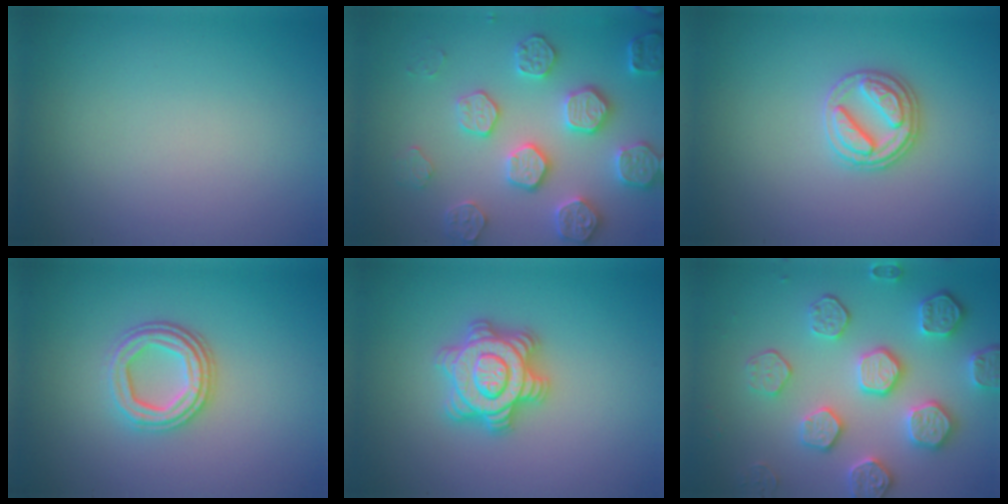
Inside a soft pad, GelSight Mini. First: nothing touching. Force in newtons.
{"total": 5.0, "press": 4.9, "slide": 1.1}
{"total": 2.8, "press": 2.8, "slide": 0.2}
{"total": 3.6, "press": 3.0, "slide": 2.0}
{"total": 4.7, "press": 4.7, "slide": 0.6}
{"total": 5.6, "press": 5.1, "slide": 2.2}